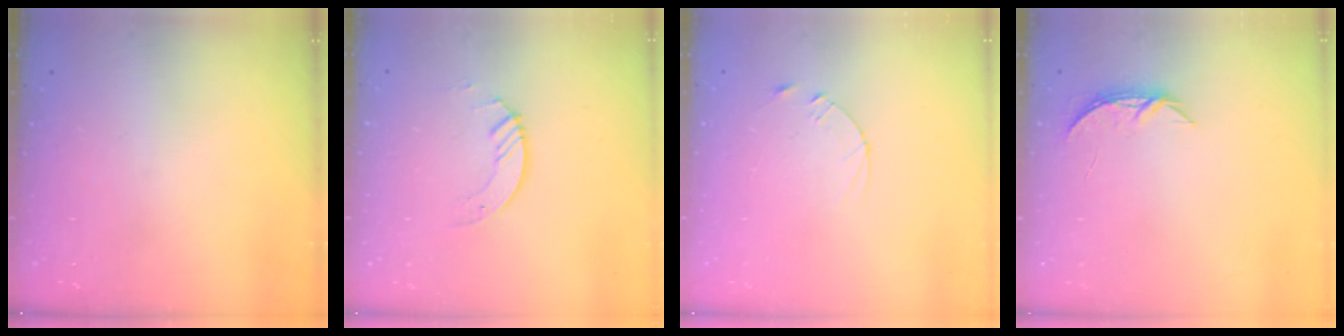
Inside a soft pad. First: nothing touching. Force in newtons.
{"total": 2.9, "press": 2.9, "slide": 0.3}
{"total": 2.4, "press": 2.3, "slide": 0.2}
{"total": 4.2, "press": 4.2, "slide": 0.5}